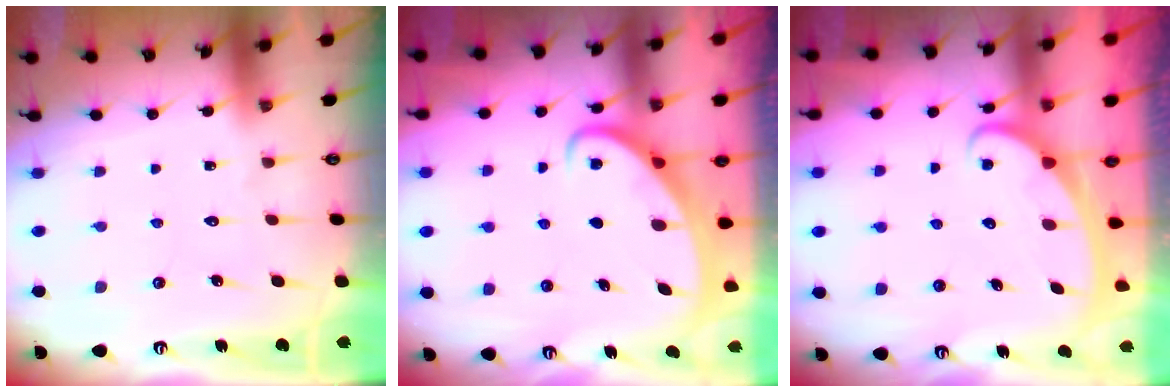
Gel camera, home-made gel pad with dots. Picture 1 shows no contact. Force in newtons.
{"total": 2.5, "press": 2.5, "slide": 0.3}
{"total": 2.4, "press": 2.4, "slide": 0.4}